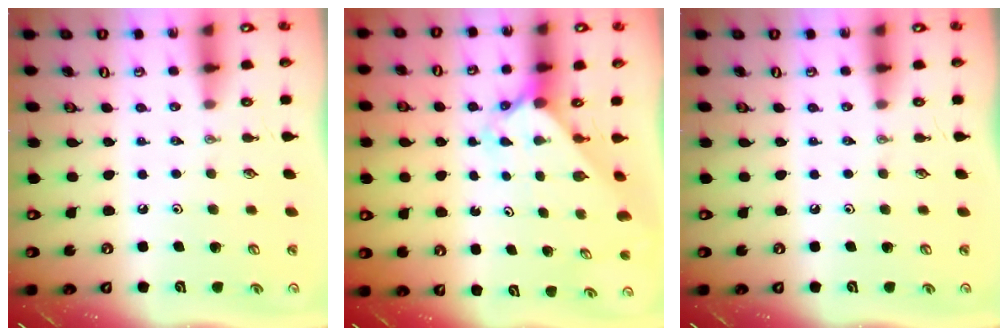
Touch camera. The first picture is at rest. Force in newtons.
{"total": 2.4, "press": 2.4, "slide": 0.2}
{"total": 0.0}